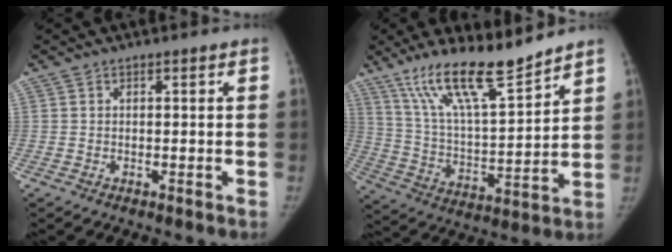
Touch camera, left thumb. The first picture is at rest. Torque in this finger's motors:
{"motor_torque": [0.72, 0.15, 1.29, -1.49, 0.12]}